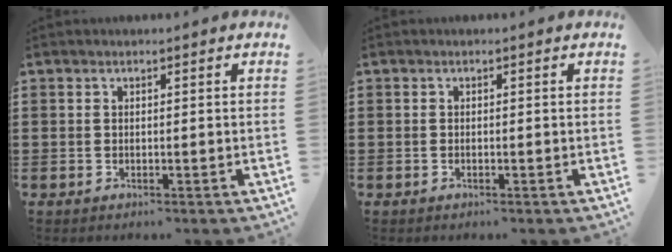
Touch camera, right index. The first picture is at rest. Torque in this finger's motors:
{"motor_torque": [0.04, 1.50, 0.01, 0.01]}